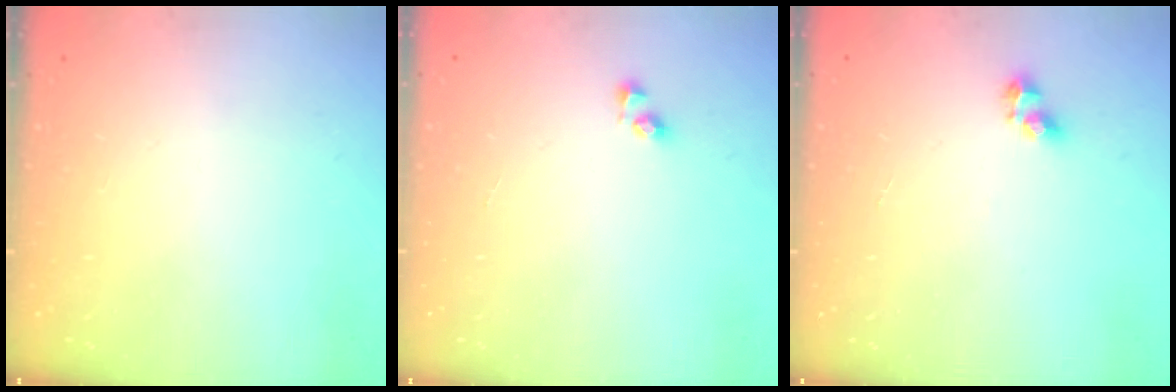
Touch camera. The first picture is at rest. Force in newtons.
{"total": 4.0, "press": 3.9, "slide": 0.5}
{"total": 3.7, "press": 3.7, "slide": 0.3}